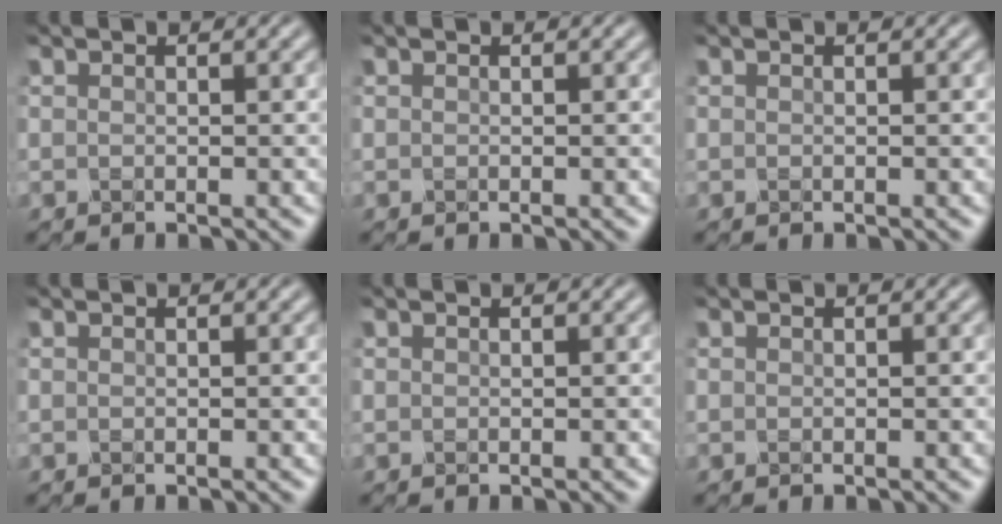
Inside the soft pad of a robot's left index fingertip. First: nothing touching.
{"total": 0.0}
{"total": 0.0}
{"total": 0.0}
{"total": 0.0}
{"total": 0.0}